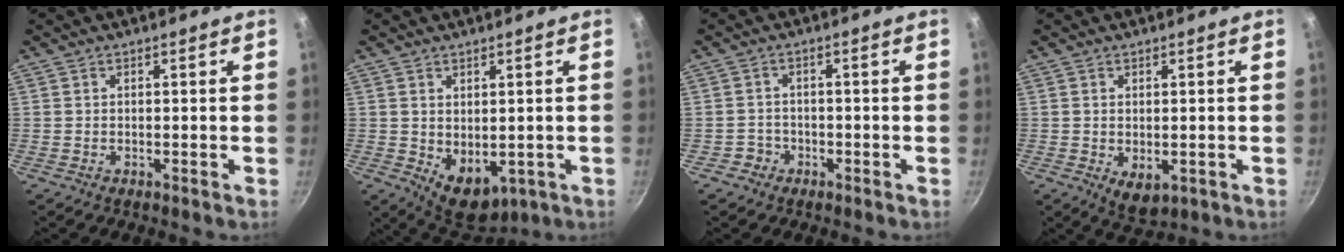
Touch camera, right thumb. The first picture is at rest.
{"total": 7.7, "force": [-0.3, 5.2, 5.7], "torque": [-0.062, -0.016, 0.017]}
{"total": 2.6, "force": [-1.4, 2.2, 0.2], "torque": [0.013, 0.021, -0.021]}
{"total": 4.6, "force": [-0.7, 2.8, 3.5], "torque": [-0.052, -0.016, -0.004]}